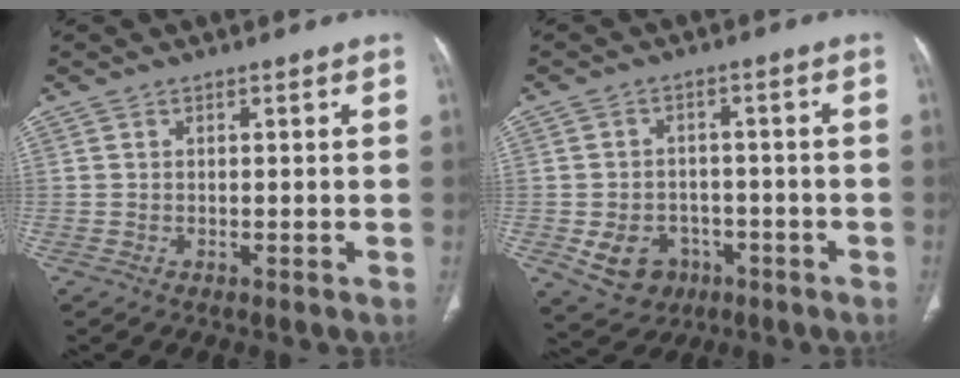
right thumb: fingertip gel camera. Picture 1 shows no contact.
{"total": 8.5, "force": [-3.1, 7.0, 3.7], "torque": [-0.048, 0.025, -0.034]}